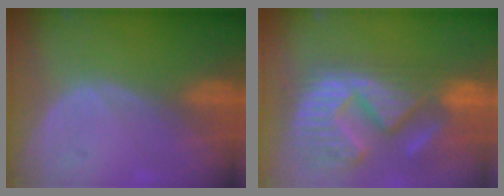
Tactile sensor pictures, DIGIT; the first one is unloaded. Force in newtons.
{"total": 15.4, "press": 12.6, "slide": 8.8}